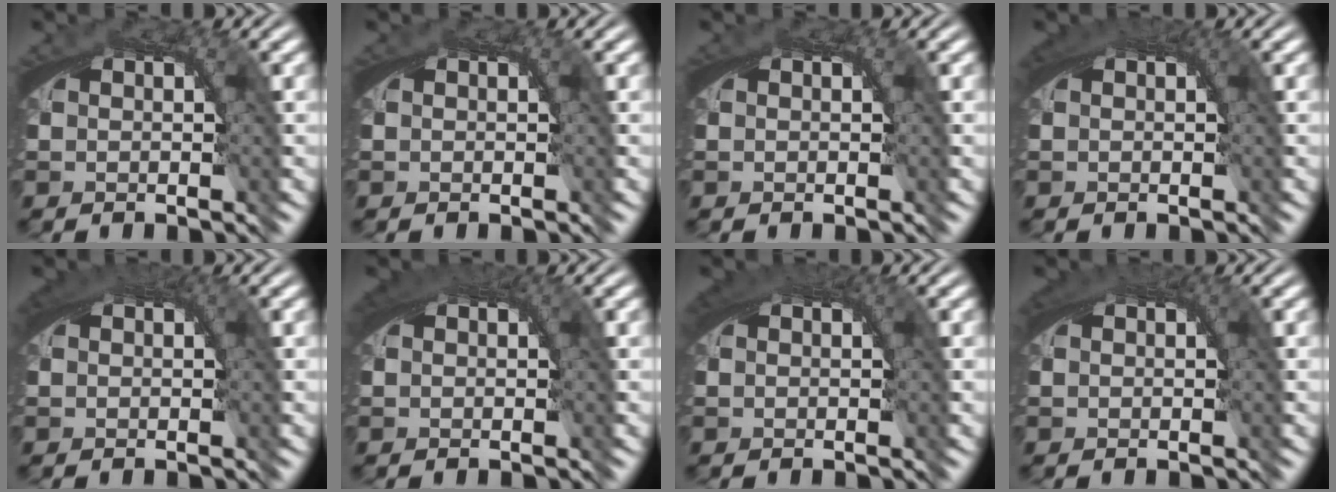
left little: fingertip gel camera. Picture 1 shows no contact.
{"total": 0.0}
{"total": 0.0}
{"total": 0.9, "force": [0.3, 0.6, 0.7], "torque": [-0.012, -0.006, 0.006]}
{"total": 1.0, "force": [0.3, 0.6, 0.7], "torque": [-0.013, -0.006, 0.006]}
{"total": 1.4, "force": [0.4, 0.9, 1.0], "torque": [-0.018, -0.007, 0.008]}
{"total": 1.1, "force": [0.3, 0.7, 0.8], "torque": [-0.013, -0.006, 0.007]}
{"total": 0.8, "force": [0.2, 0.5, 0.5], "torque": [-0.010, -0.006, 0.005]}